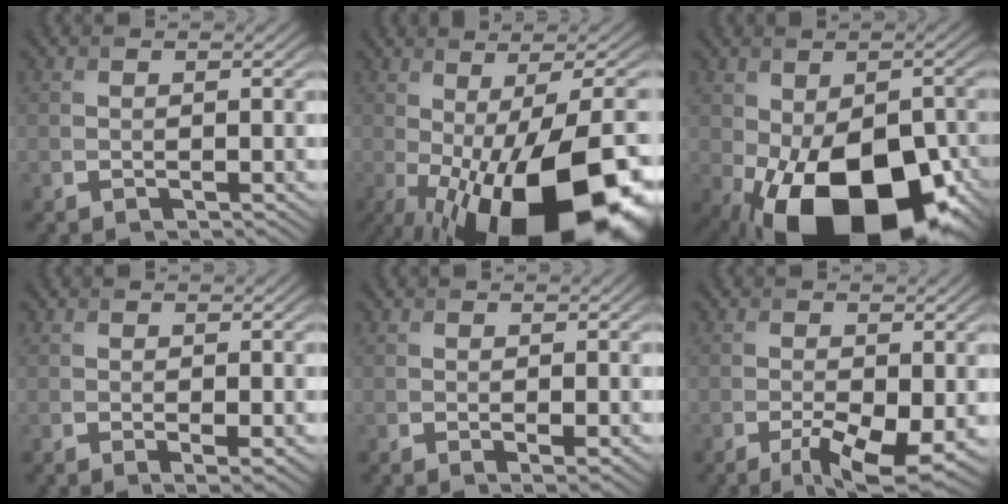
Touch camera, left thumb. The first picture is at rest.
{"total": 21.1, "force": [-7.6, 7.5, 18.2], "torque": [-0.251, -0.029, -0.092]}
{"total": 18.8, "force": [-7.9, 10.4, 13.5], "torque": [-0.213, -0.043, -0.105]}
{"total": 1.6, "force": [-0.2, 0.3, 1.5], "torque": [-0.029, -0.006, -0.001]}
{"total": 1.3, "force": [-0.1, 0.2, 1.2], "torque": [-0.023, -0.005, 0.000]}
{"total": 6.2, "force": [-2.9, 1.9, 5.2], "torque": [-0.085, -0.014, -0.037]}